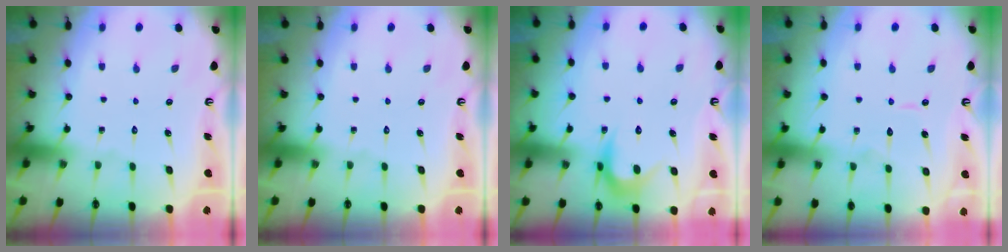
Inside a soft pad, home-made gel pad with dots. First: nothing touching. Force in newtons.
{"total": 0.0}
{"total": 7.9, "press": 7.9, "slide": 0.6}
{"total": 5.2, "press": 5.1, "slide": 0.5}